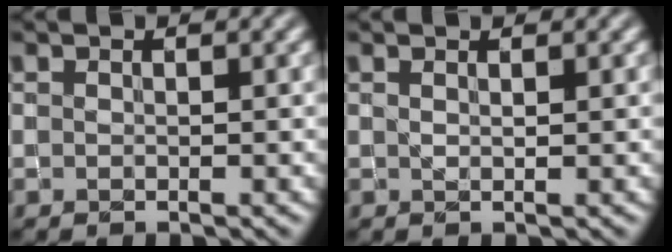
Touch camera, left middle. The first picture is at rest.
{"total": 0.6, "force": [0.3, 0.1, 0.4], "torque": [-0.010, -0.001, 0.006]}